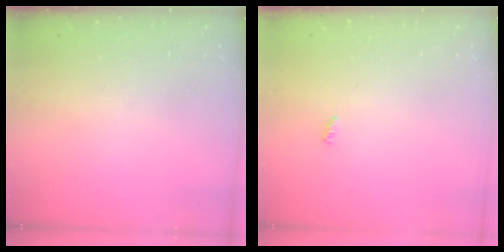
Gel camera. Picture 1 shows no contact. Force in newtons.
{"total": 2.7, "press": 2.7, "slide": 0.2}